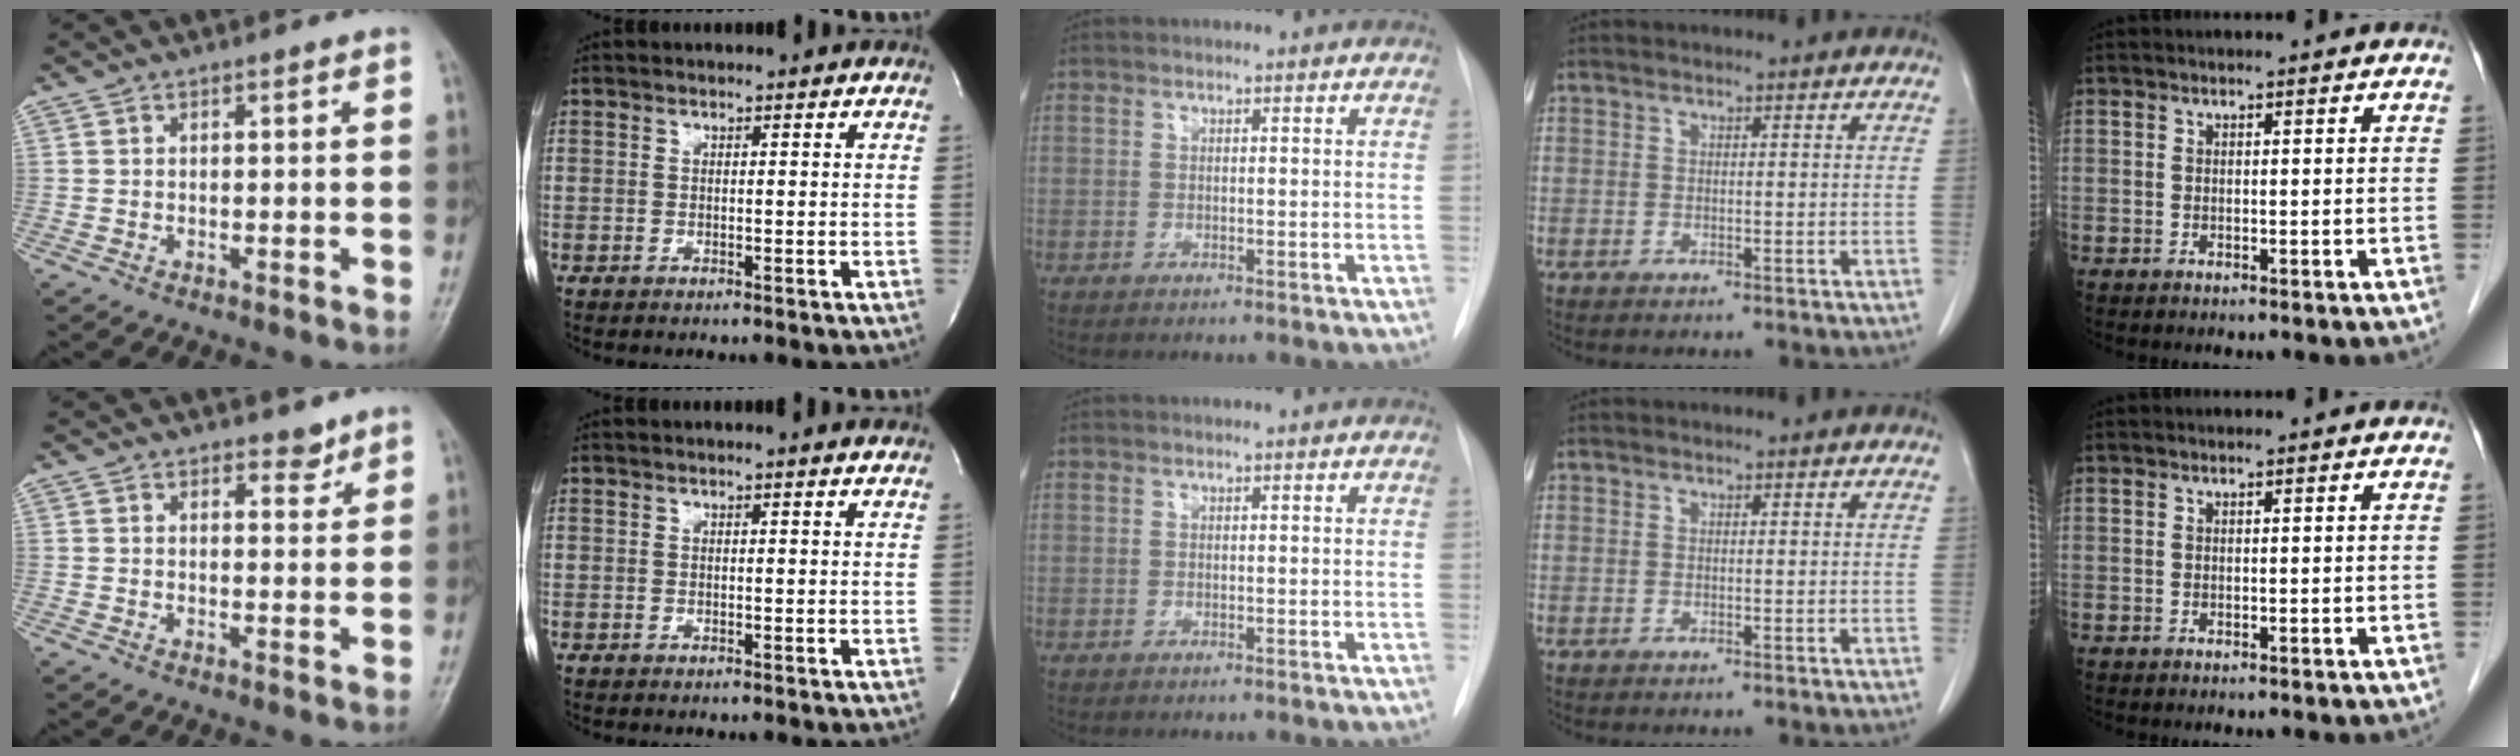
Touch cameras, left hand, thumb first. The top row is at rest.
{"thumb": {"total": 2.8, "force": [2.2, 1.3, 1.2], "torque": [-0.001, -0.014, 0.031]}, "index": {"total": 1.2, "force": [1.1, -0.2, 0.4], "torque": [-0.018, 0.002, 0.012]}}